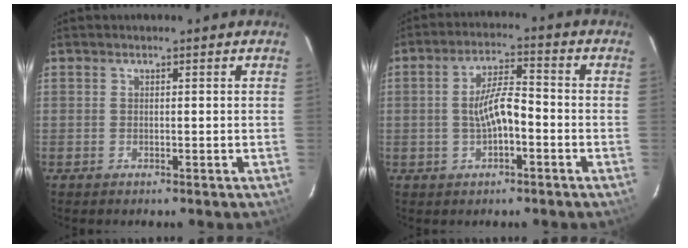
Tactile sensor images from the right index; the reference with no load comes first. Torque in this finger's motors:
{"motor_torque": [0.22, -0.09, 0.43, 0.09]}